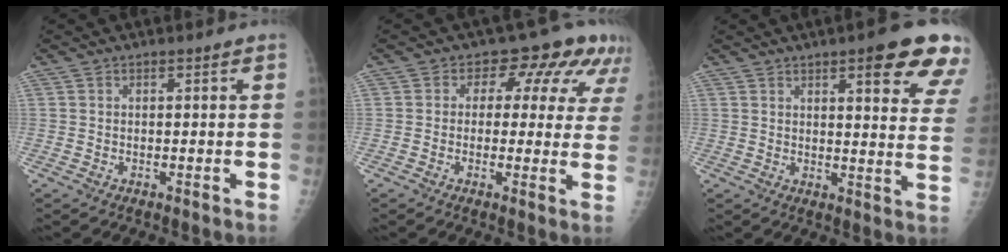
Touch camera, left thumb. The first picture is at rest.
{"total": 10.5, "force": [4.8, 6.9, 6.3], "torque": [-0.021, -0.002, 0.041]}
{"total": 15.1, "force": [8.9, 3.5, 11.7], "torque": [-0.113, -0.039, 0.101]}